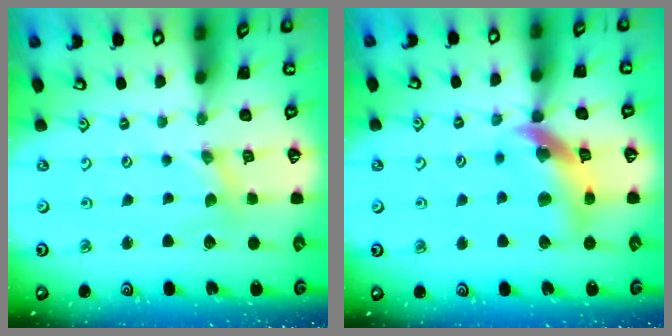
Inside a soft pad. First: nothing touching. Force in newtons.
{"total": 14.1, "press": 14.0, "slide": 1.7}